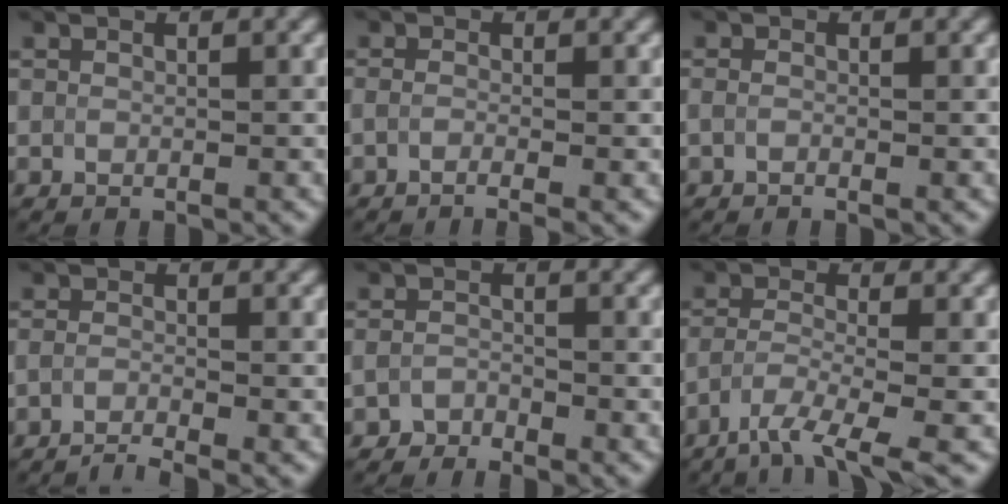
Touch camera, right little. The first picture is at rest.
{"total": 1.9, "force": [-1.3, 0.4, 1.3], "torque": [-0.008, -0.004, -0.023]}
{"total": 1.0, "force": [-0.8, 0.1, 0.6], "torque": [-0.006, -0.002, -0.007]}
{"total": 2.5, "force": [-2.4, 0.1, 0.9], "torque": [-0.009, -0.004, -0.047]}
{"total": 1.9, "force": [-1.8, 0.3, -0.3], "torque": [0.010, 0.005, -0.033]}
{"total": 4.7, "force": [-3.7, 0.5, 3.0], "torque": [-0.047, -0.002, -0.070]}